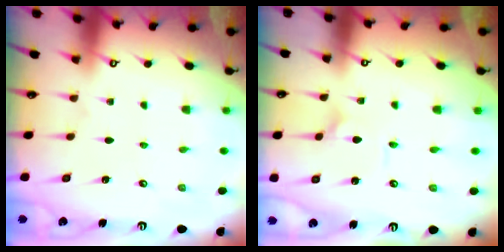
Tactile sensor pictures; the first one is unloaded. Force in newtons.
{"total": 1.8, "press": 1.8, "slide": 0.1}